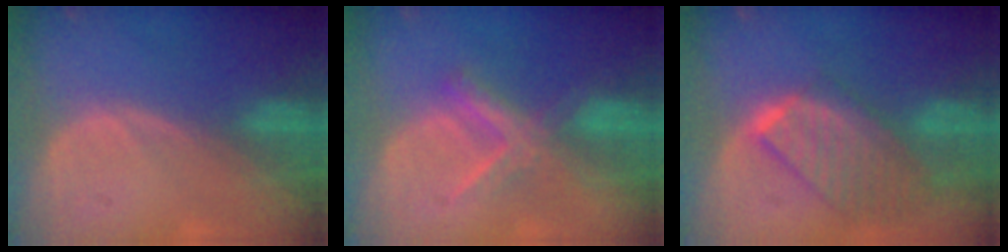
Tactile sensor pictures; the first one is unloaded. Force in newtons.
{"total": 5.5, "press": 5.4, "slide": 0.5}
{"total": 9.8, "press": 8.6, "slide": 4.7}